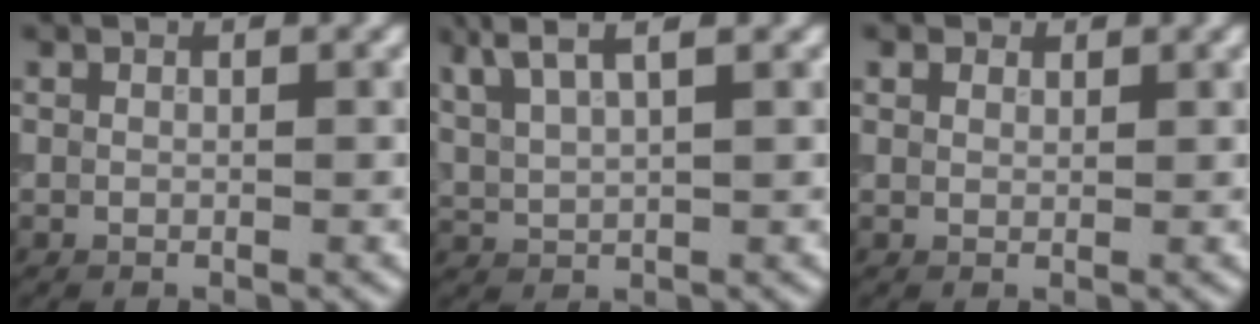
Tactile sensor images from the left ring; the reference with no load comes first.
{"total": 4.4, "force": [2.9, 1.1, 3.0], "torque": [-0.072, 0.016, 0.057]}
{"total": 1.4, "force": [1.0, 0.9, 0.4], "torque": [-0.013, -0.009, 0.021]}